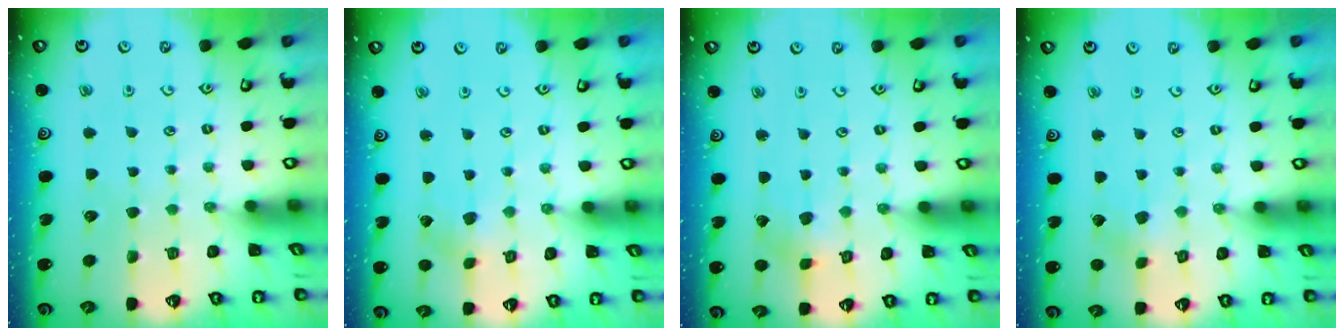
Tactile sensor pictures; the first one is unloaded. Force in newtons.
{"total": 2.1, "press": 2.1, "slide": 0.2}
{"total": 2.2, "press": 2.2, "slide": 0.2}
{"total": 2.2, "press": 2.2, "slide": 0.1}